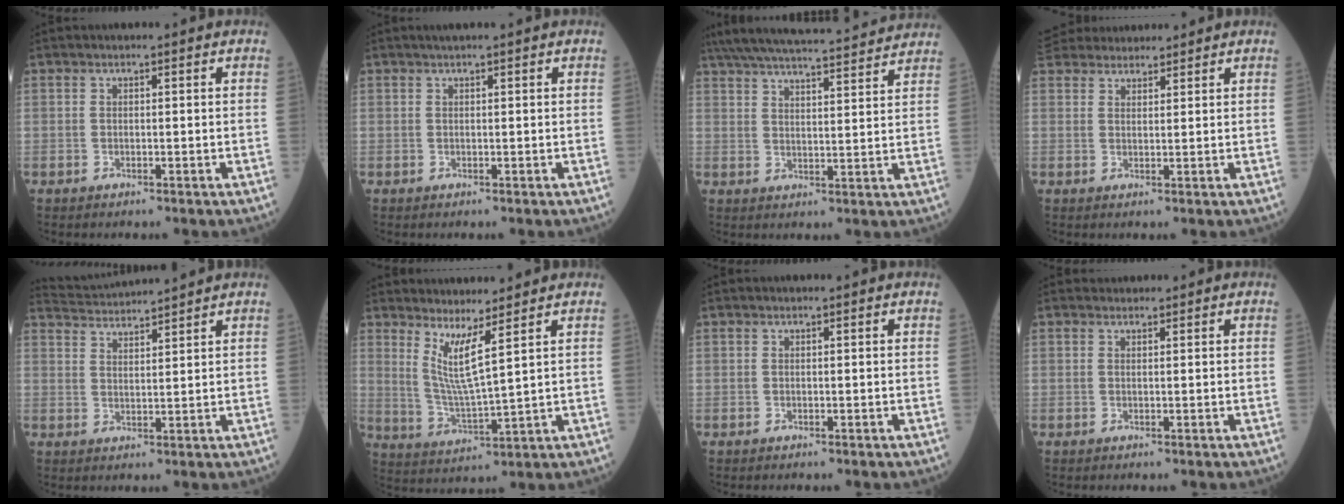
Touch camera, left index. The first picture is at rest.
{"total": 1.7, "force": [1.4, -0.2, 1.0], "torque": [-0.013, 0.015, 0.027]}
{"total": 22.3, "force": [20.5, 1.4, 8.5], "torque": [-0.152, 0.020, 0.286]}
{"total": 9.4, "force": [8.6, 2.8, 2.6], "torque": [-0.046, 0.038, 0.145]}
{"total": 6.9, "force": [6.7, -1.2, 0.8], "torque": [-0.027, 0.019, 0.115]}
{"total": 5.4, "force": [3.1, -0.8, 4.4], "torque": [-0.092, -0.028, 0.069]}
{"total": 0.0}
{"total": 0.8, "force": [0.7, 0.3, -0.1], "torque": [-0.006, 0.005, 0.011]}